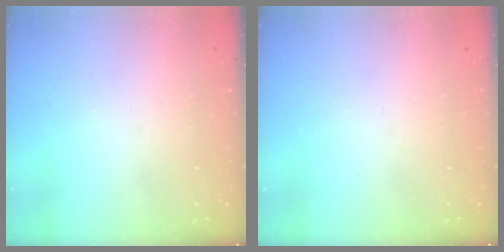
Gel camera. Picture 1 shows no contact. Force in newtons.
{"total": 0.0}